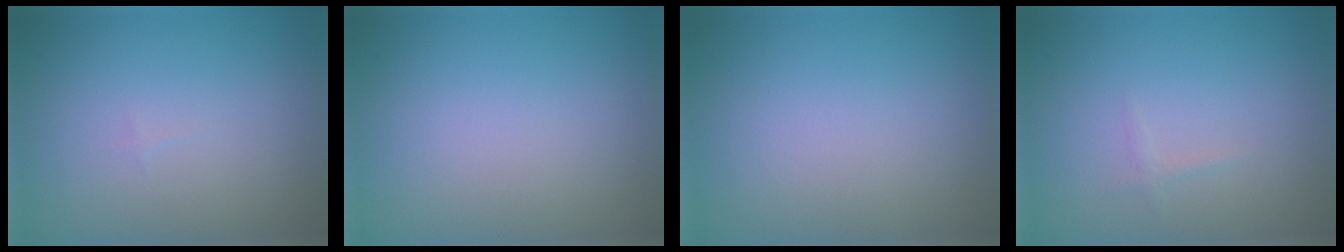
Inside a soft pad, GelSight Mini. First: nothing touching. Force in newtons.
{"total": 0.0}
{"total": 0.0}
{"total": 0.5, "press": 0.5, "slide": 0.0}